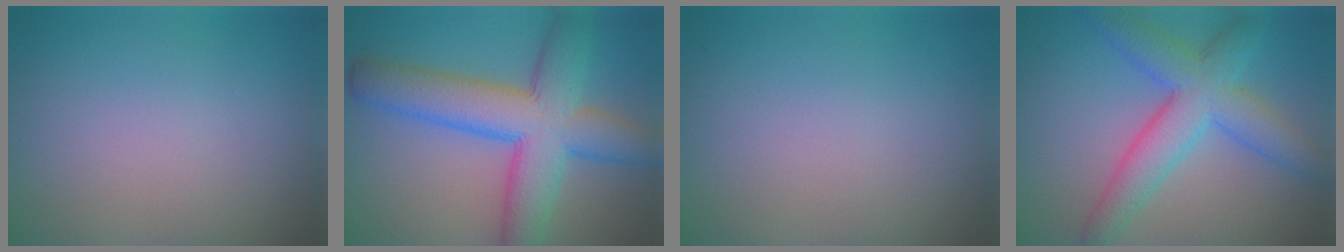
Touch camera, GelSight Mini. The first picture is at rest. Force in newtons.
{"total": 9.5, "press": 9.4, "slide": 0.3}
{"total": 0.0}
{"total": 6.7, "press": 6.7, "slide": 0.1}